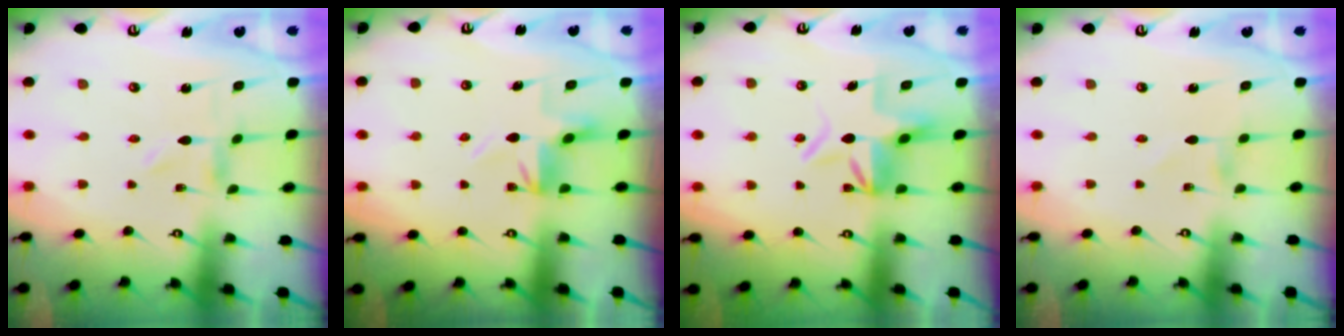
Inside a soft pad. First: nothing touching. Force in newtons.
{"total": 4.2, "press": 4.2, "slide": 0.3}
{"total": 6.3, "press": 6.2, "slide": 0.5}
{"total": 0.0}